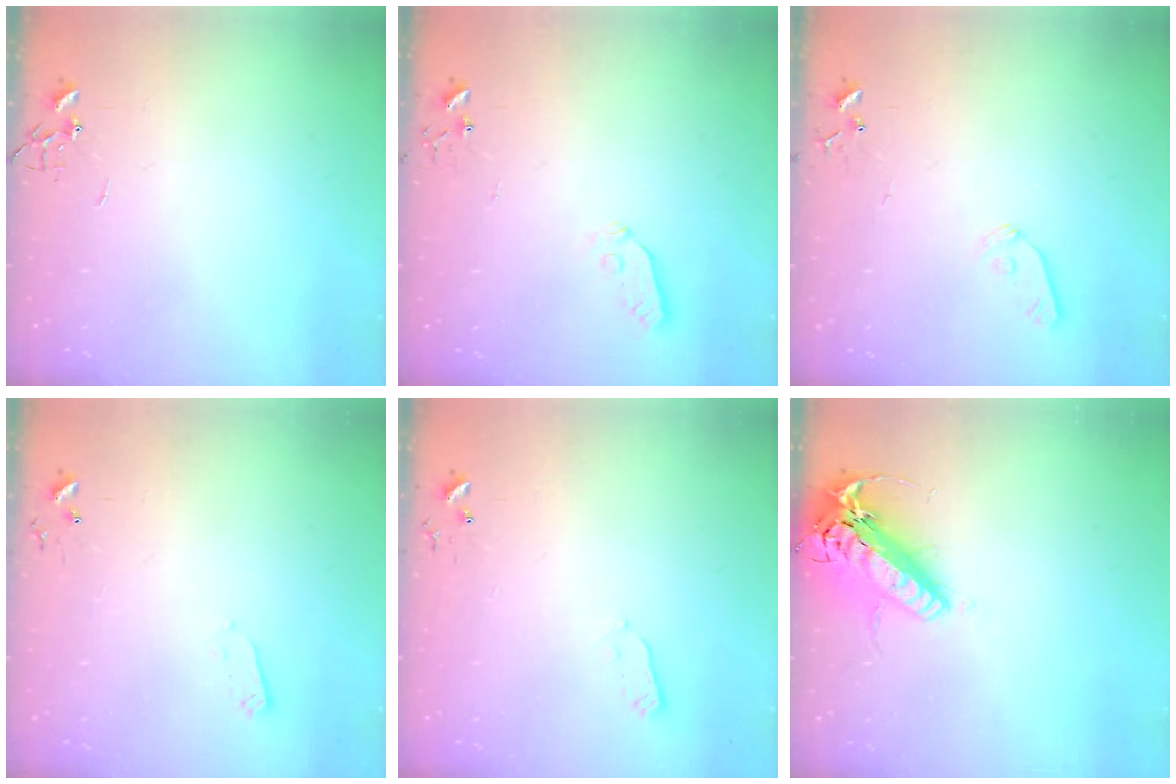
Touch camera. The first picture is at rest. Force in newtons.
{"total": 3.9, "press": 3.8, "slide": 0.6}
{"total": 7.3, "press": 7.3, "slide": 0.7}
{"total": 2.4, "press": 2.4, "slide": 0.4}
{"total": 2.7, "press": 2.6, "slide": 0.4}
{"total": 19.5, "press": 19.1, "slide": 3.7}